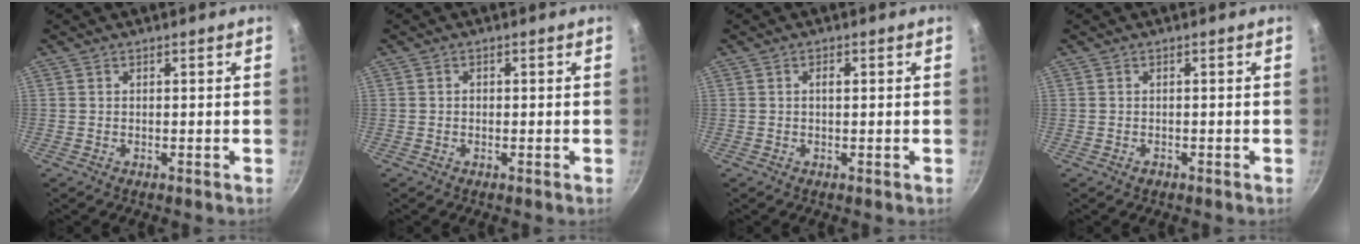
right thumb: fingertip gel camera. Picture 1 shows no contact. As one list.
[{"total": 0.7, "force": [-0.1, 0.6, 0.4], "torque": [-0.005, 0.004, -0.003]}, {"total": 1.4, "force": [0.2, 0.7, 1.3], "torque": [-0.019, 0.004, 0.001]}, {"total": 0.9, "force": [-0.5, 0.6, 0.4], "torque": [-0.007, 0.003, -0.008]}]